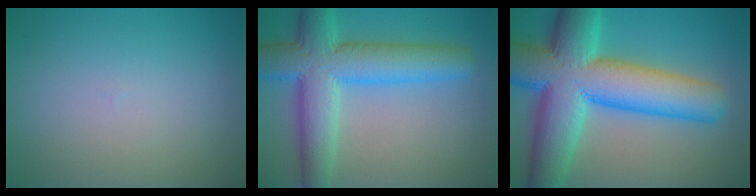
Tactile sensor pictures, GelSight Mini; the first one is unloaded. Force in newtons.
{"total": 9.0, "press": 9.0, "slide": 0.4}
{"total": 14.7, "press": 14.7, "slide": 0.4}